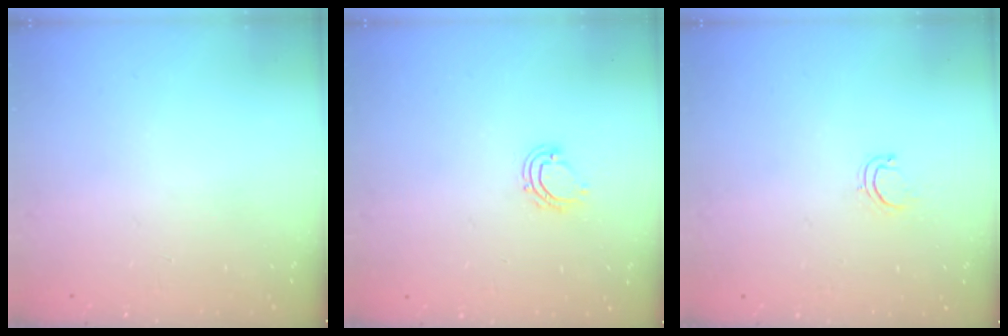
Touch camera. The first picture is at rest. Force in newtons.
{"total": 6.0, "press": 5.9, "slide": 1.0}
{"total": 4.1, "press": 4.1, "slide": 0.7}